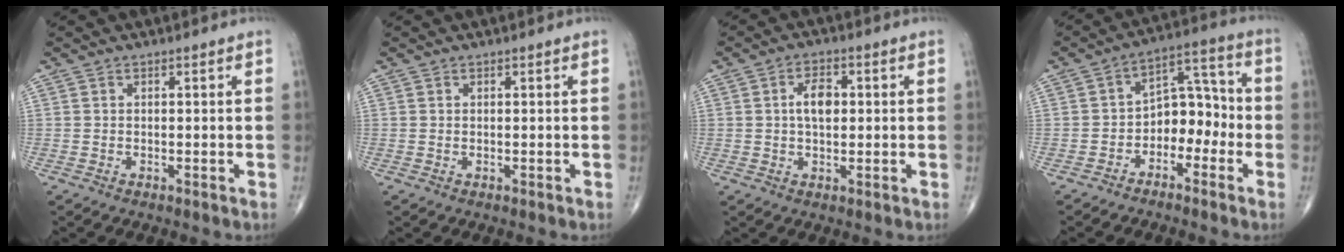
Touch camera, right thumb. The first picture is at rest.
{"total": 0.0}
{"total": 5.2, "force": [0.7, 2.9, 4.2], "torque": [-0.069, 0.006, 0.008]}
{"total": 9.2, "force": [-3.0, 6.2, 6.1], "torque": [-0.052, 0.051, -0.058]}